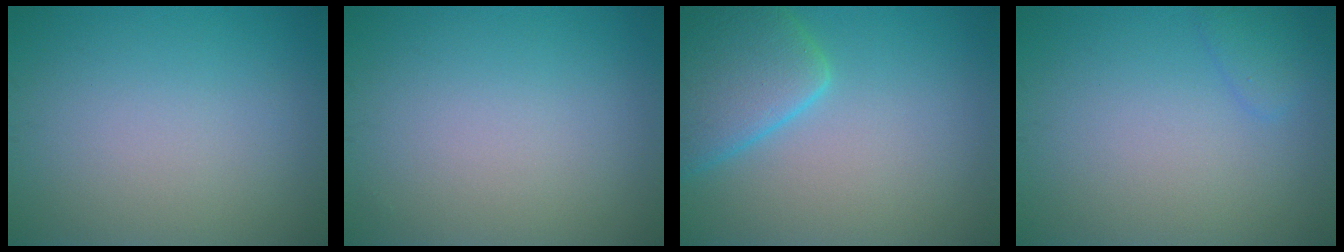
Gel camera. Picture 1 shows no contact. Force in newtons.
{"total": 0.0}
{"total": 6.1, "press": 6.1, "slide": 0.5}
{"total": 1.3, "press": 1.3, "slide": 0.1}